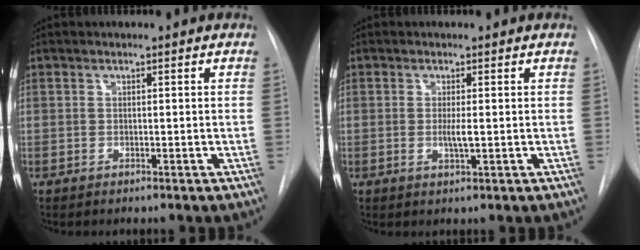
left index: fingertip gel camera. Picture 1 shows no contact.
{"total": 2.3, "force": [-1.6, -0.2, 1.6], "torque": [-0.033, -0.008, -0.024]}